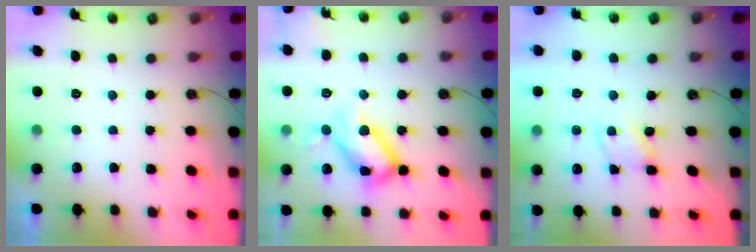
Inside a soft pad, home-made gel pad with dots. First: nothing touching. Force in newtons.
{"total": 17.9, "press": 17.8, "slide": 1.9}
{"total": 1.4, "press": 1.4, "slide": 0.2}